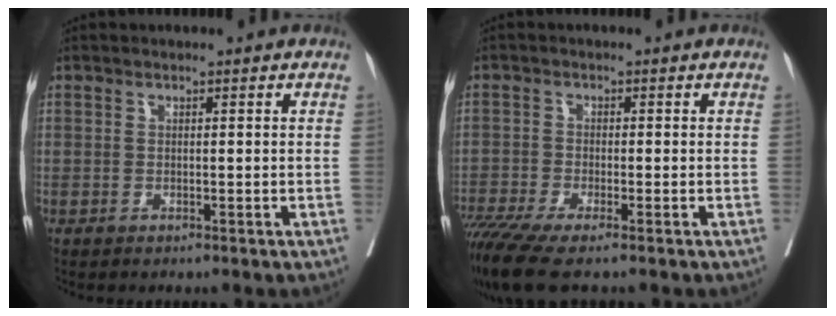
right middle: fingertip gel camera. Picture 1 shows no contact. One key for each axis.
{"total": 7.3, "fx": -5.5, "fy": 0.5, "fz": 4.8, "tx": -0.090, "ty": -0.017, "tz": -0.100}